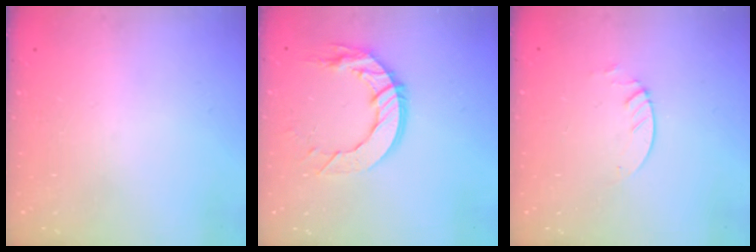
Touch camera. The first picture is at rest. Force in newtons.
{"total": 12.1, "press": 12.1, "slide": 0.8}
{"total": 2.1, "press": 2.1, "slide": 0.2}